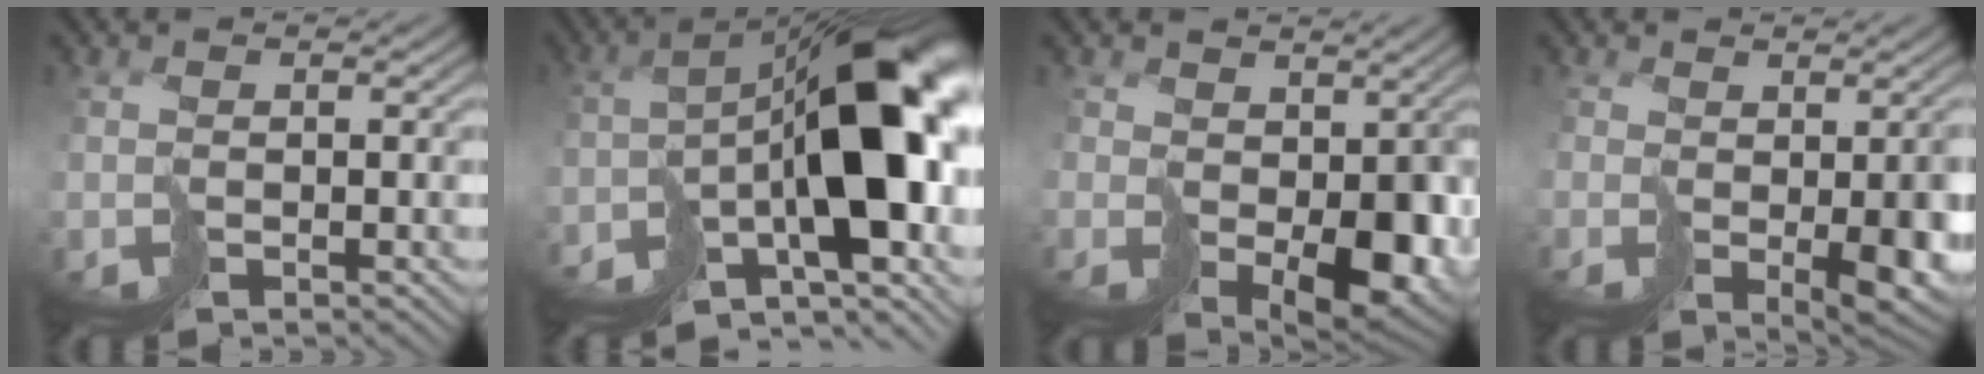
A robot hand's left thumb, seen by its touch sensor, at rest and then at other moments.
{"total": 16.7, "force": [-5.3, 7.4, 14.0], "torque": [-0.169, -0.019, -0.065]}
{"total": 7.8, "force": [-0.2, 5.5, 5.6], "torque": [-0.089, -0.038, 0.012]}
{"total": 4.8, "force": [-0.6, 2.4, 4.1], "torque": [-0.062, -0.029, 0.017]}